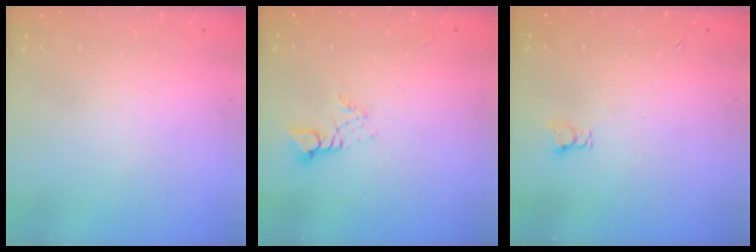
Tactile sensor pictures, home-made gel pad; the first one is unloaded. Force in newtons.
{"total": 2.8, "press": 2.8, "slide": 0.3}
{"total": 2.0, "press": 2.0, "slide": 0.3}